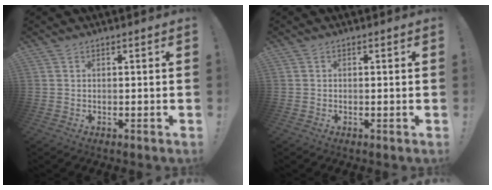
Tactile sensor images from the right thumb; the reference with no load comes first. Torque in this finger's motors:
{"motor_torque": [-0.22, -0.09, -0.13, 0.13, 0.07]}